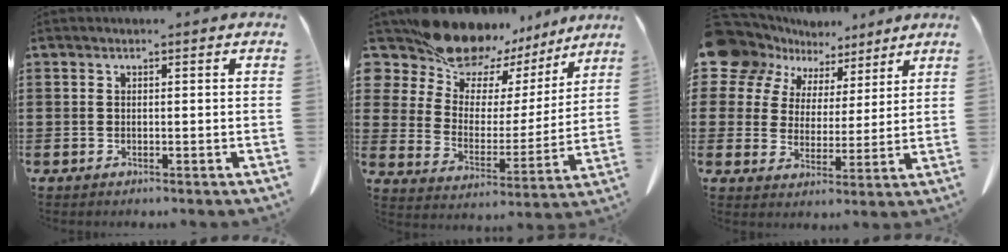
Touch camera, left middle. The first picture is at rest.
{"total": 13.9, "force": [12.8, 4.6, 2.8], "torque": [-0.092, -0.101, 0.232]}
{"total": 9.4, "force": [7.1, 5.9, 1.4], "torque": [-0.085, -0.025, 0.140]}